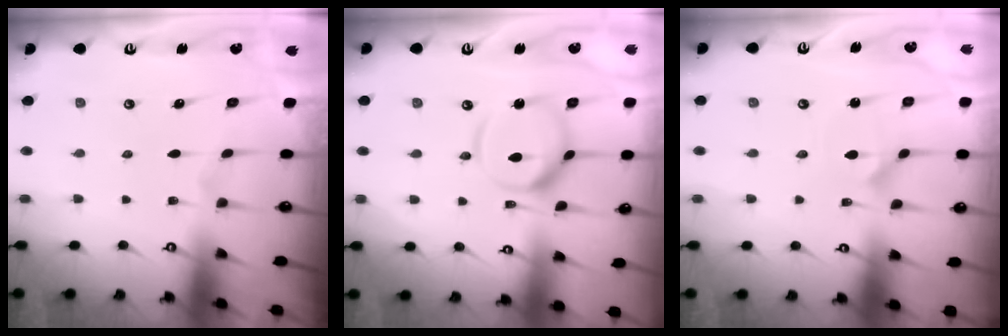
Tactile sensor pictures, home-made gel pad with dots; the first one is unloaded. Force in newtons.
{"total": 11.8, "press": 11.8, "slide": 1.1}
{"total": 2.1, "press": 2.1, "slide": 0.1}